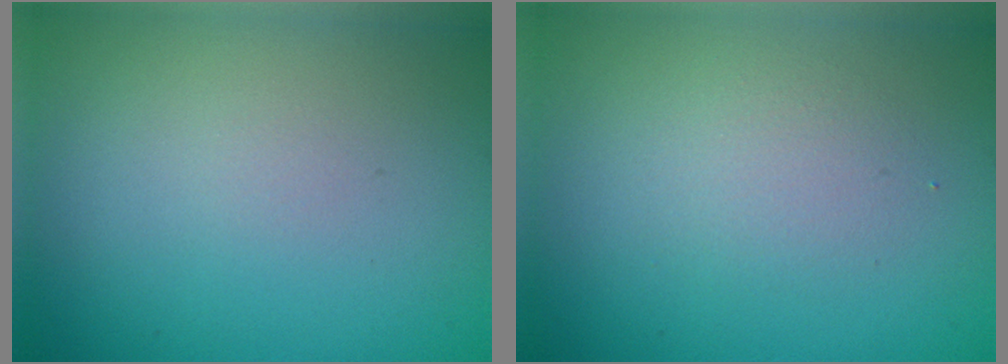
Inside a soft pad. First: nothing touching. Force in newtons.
{"total": 1.9, "press": 1.9, "slide": 0.1}